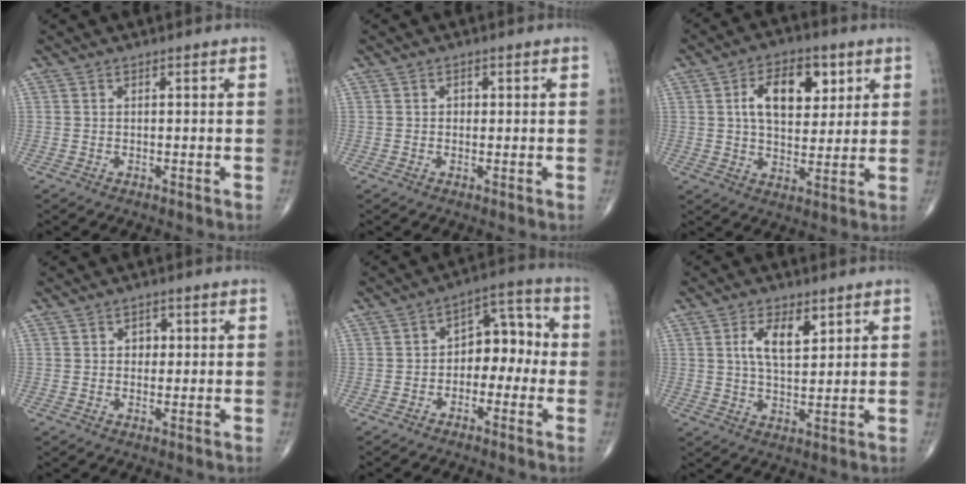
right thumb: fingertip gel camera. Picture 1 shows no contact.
{"total": 1.1, "force": [0.1, 0.9, 0.6], "torque": [0.000, 0.003, -0.001]}
{"total": 12.4, "force": [3.9, 7.2, 9.3], "torque": [-0.113, -0.006, 0.063]}
{"total": 2.5, "force": [0.5, 2.0, 1.4], "torque": [-0.001, 0.003, 0.003]}
{"total": 8.8, "force": [-1.4, 5.9, 6.4], "torque": [-0.050, 0.043, -0.038]}
{"total": 7.1, "force": [2.8, 3.3, 5.6], "torque": [-0.089, -0.013, 0.052]}